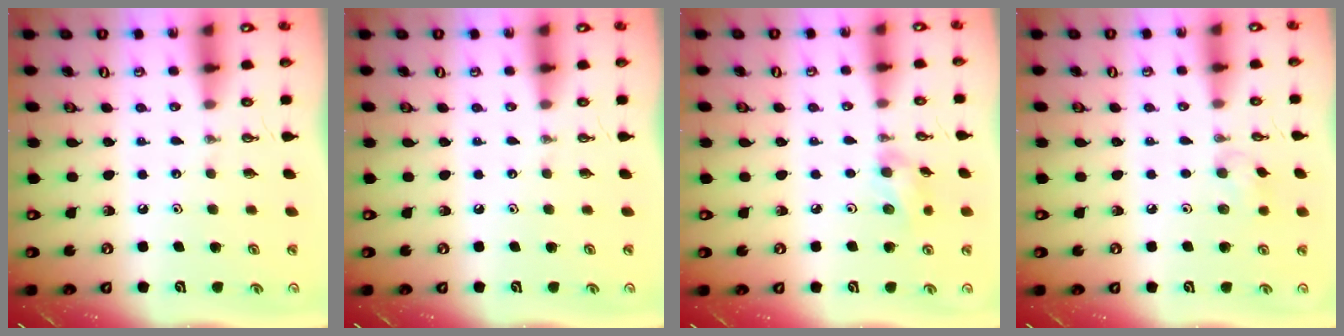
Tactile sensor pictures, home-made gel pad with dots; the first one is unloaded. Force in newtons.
{"total": 0.0}
{"total": 7.0, "press": 6.6, "slide": 2.5}
{"total": 6.7, "press": 6.6, "slide": 0.8}